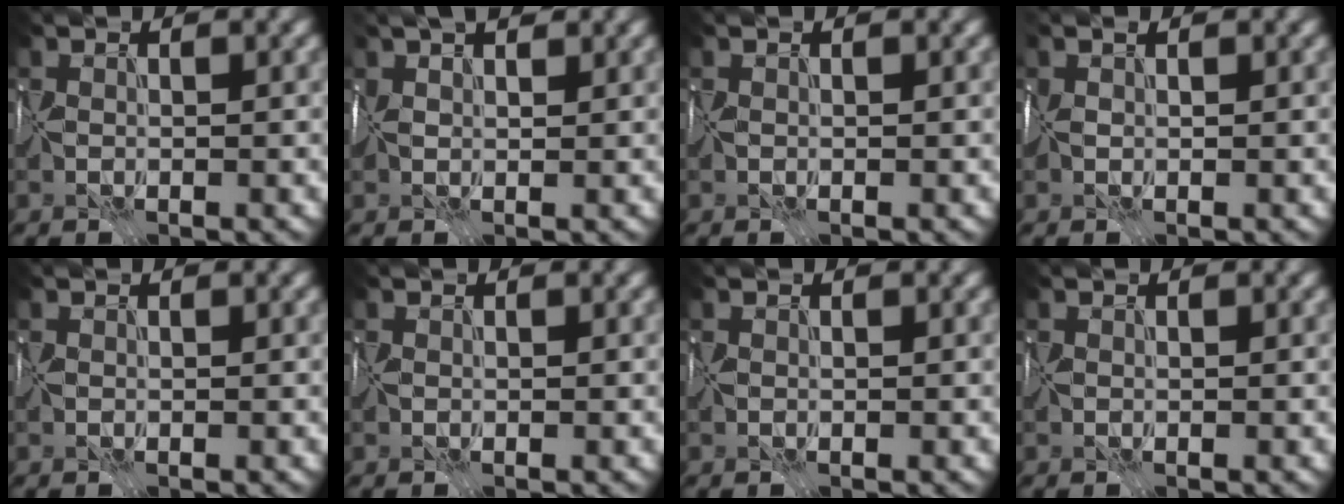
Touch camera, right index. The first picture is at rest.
{"total": 3.3, "force": [2.1, 1.2, 2.2], "torque": [-0.033, 0.013, 0.031]}
{"total": 0.0}
{"total": 0.6, "force": [0.3, 0.2, 0.5], "torque": [-0.011, 0.004, 0.002]}
{"total": 0.0}
{"total": 0.0}
{"total": 0.0}
{"total": 0.0}